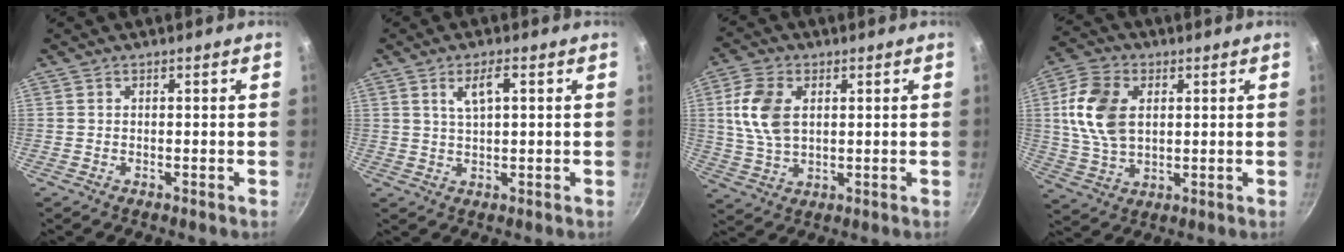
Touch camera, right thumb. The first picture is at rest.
{"total": 4.6, "force": [1.6, 1.6, 4.0], "torque": [-0.068, 0.005, 0.033]}
{"total": 9.9, "force": [2.2, 6.1, 7.4], "torque": [-0.140, -0.004, 0.043]}
{"total": 12.6, "force": [2.4, 8.3, 9.2], "torque": [-0.166, -0.002, 0.045]}